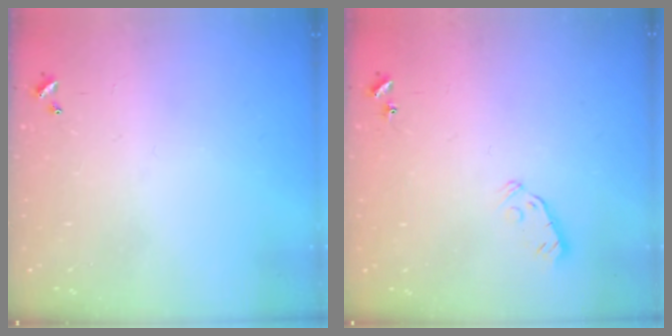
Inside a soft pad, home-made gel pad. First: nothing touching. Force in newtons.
{"total": 3.6, "press": 3.4, "slide": 0.9}